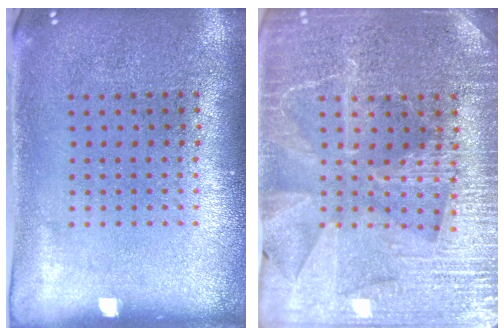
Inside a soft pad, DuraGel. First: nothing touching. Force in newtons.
{"total": 4.0, "press": 3.7, "slide": 1.3}